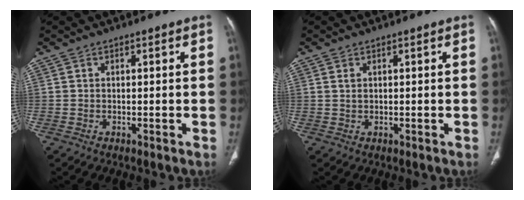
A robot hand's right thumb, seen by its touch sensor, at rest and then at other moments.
{"total": 1.1, "force": [0.5, 0.6, 0.8], "torque": [-0.021, 0.003, 0.013]}